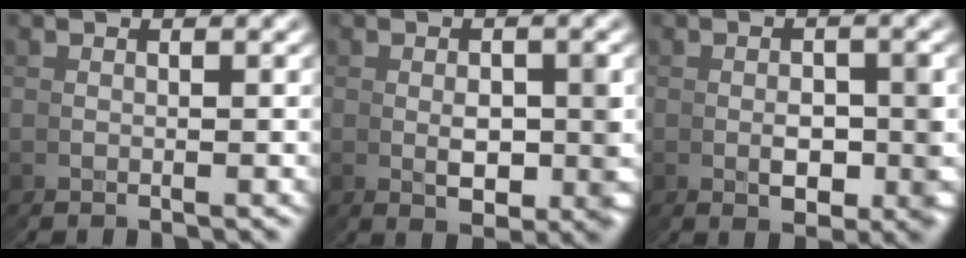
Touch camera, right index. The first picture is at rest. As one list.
[{"total": 3.4, "force": [0.3, 0.4, 3.3], "torque": [-0.037, 0.009, 0.004]}, {"total": 3.3, "force": [-0.1, 0.9, 3.2], "torque": [-0.040, 0.006, -0.003]}]